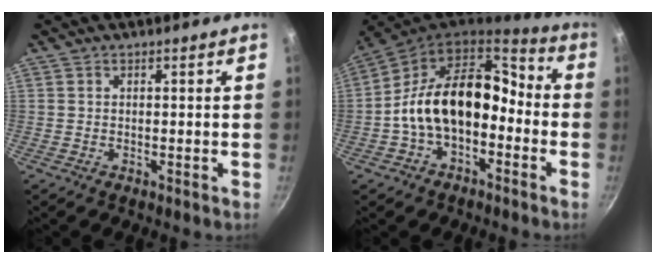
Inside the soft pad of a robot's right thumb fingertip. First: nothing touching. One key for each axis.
{"total": 17.3, "fx": -3.0, "fy": 11.3, "fz": 12.8, "tx": -0.187, "ty": 0.060, "tz": -0.063}